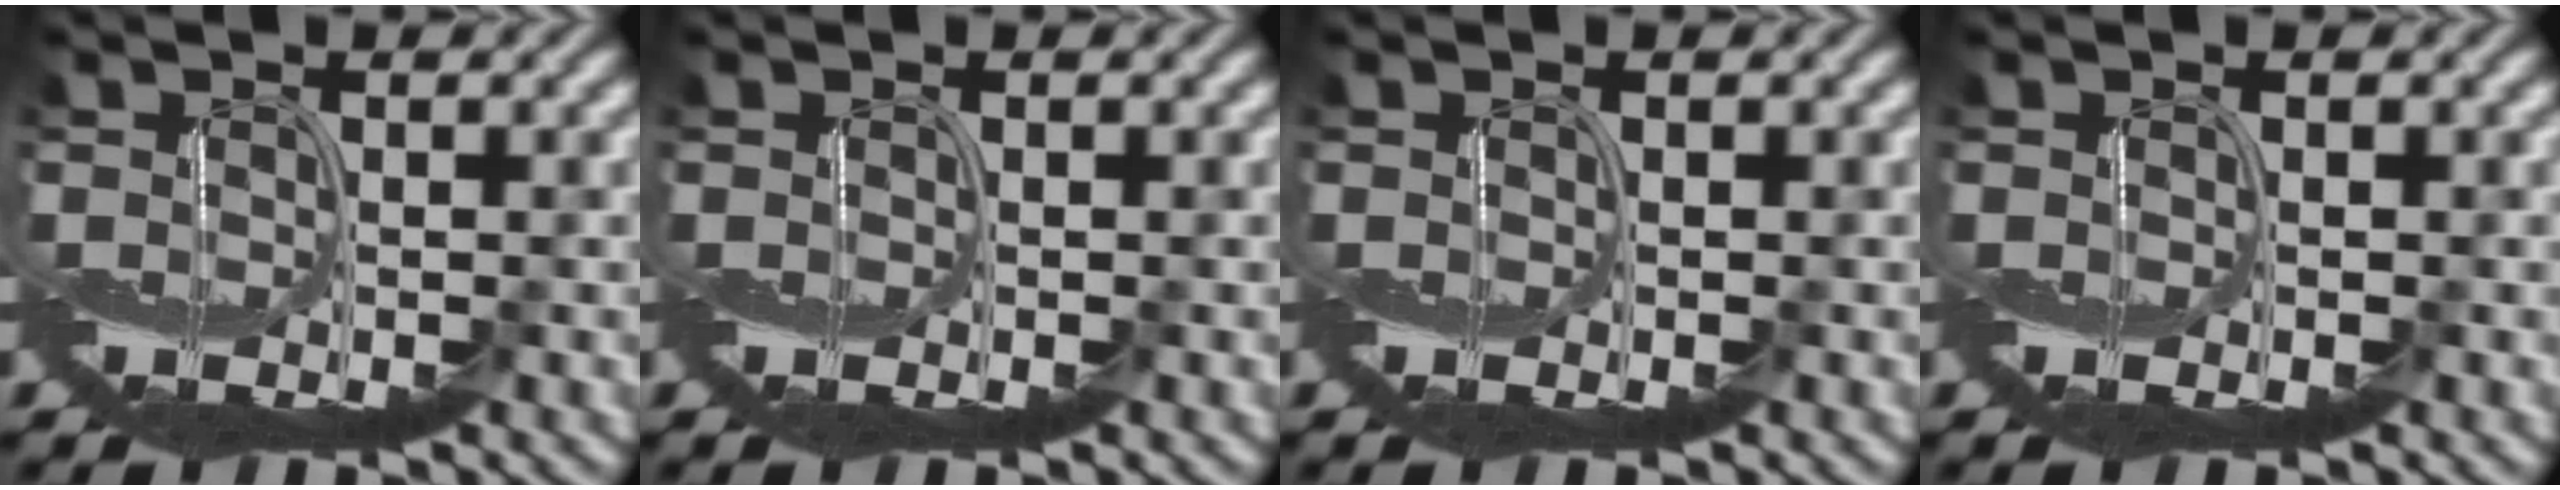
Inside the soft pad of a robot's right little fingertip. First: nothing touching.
{"total": 0.0}
{"total": 0.0}
{"total": 0.0}